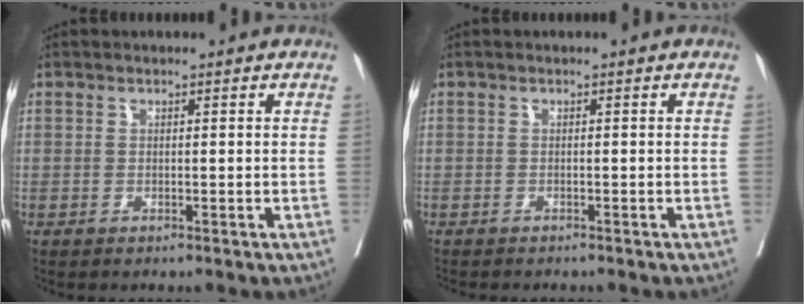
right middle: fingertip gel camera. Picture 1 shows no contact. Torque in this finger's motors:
{"motor_torque": [0.37, -0.39, 0.03, 0.03]}